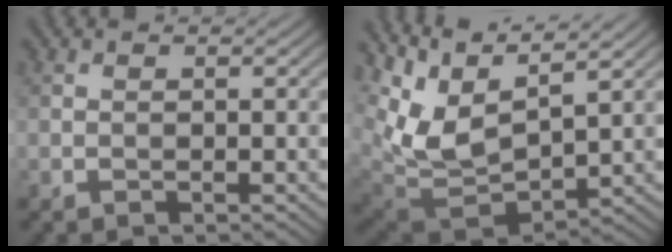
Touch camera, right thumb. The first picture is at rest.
{"total": 11.2, "force": [5.1, 4.6, 8.9], "torque": [-0.222, 0.000, 0.106]}